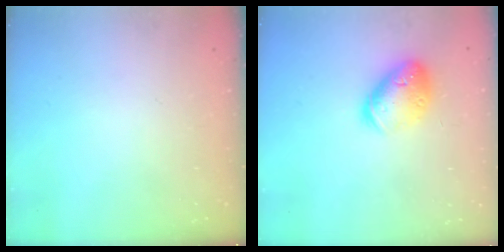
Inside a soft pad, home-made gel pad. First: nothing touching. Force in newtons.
{"total": 15.4, "press": 15.2, "slide": 2.2}